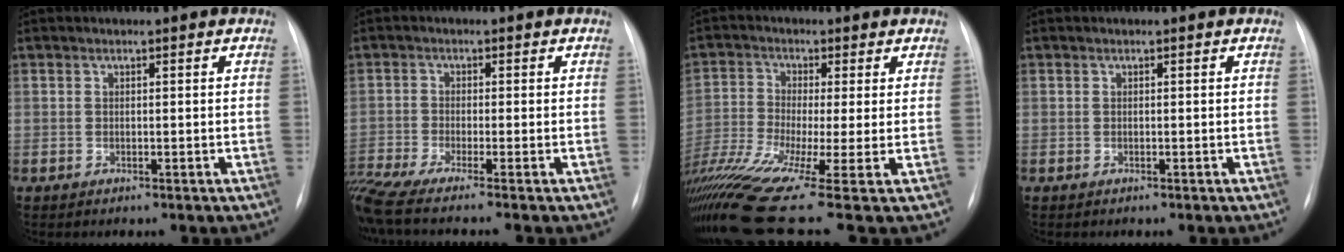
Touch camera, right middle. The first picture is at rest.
{"total": 9.7, "force": [-8.0, -1.1, 5.3], "torque": [-0.091, -0.025, -0.138]}
{"total": 17.7, "force": [-10.8, 0.7, 14.0], "torque": [-0.320, -0.044, -0.197]}
{"total": 0.0}